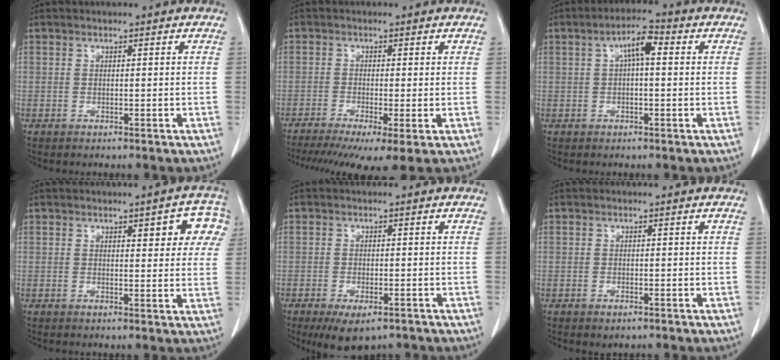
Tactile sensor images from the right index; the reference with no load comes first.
{"total": 9.5, "force": [-5.9, 1.4, 7.3], "torque": [-0.118, -0.017, -0.096]}
{"total": 4.5, "force": [0.9, 1.1, 4.3], "torque": [-0.077, 0.015, 0.012]}
{"total": 6.9, "force": [3.0, 2.3, 5.8], "torque": [-0.055, 0.013, 0.030]}
{"total": 6.2, "force": [-4.2, 2.4, 3.8], "torque": [-0.058, -0.010, -0.062]}
{"total": 0.9, "force": [-0.6, 0.4, 0.6], "torque": [-0.011, -0.002, -0.003]}